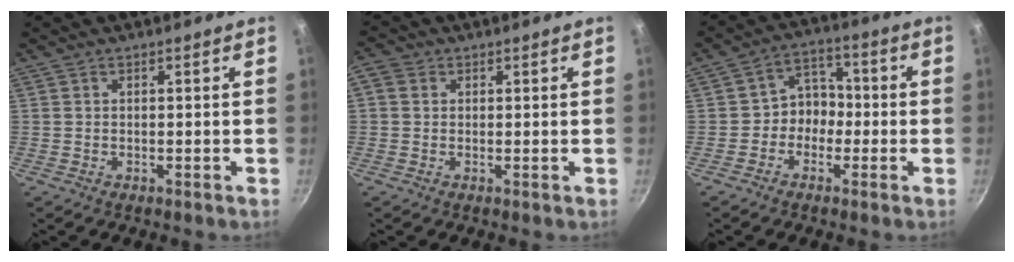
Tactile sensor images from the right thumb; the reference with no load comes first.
{"total": 2.0, "force": [0.3, 1.7, 1.0], "torque": [-0.023, 0.005, -0.001]}
{"total": 6.3, "force": [-1.7, 5.3, 2.8], "torque": [0.004, 0.031, -0.040]}